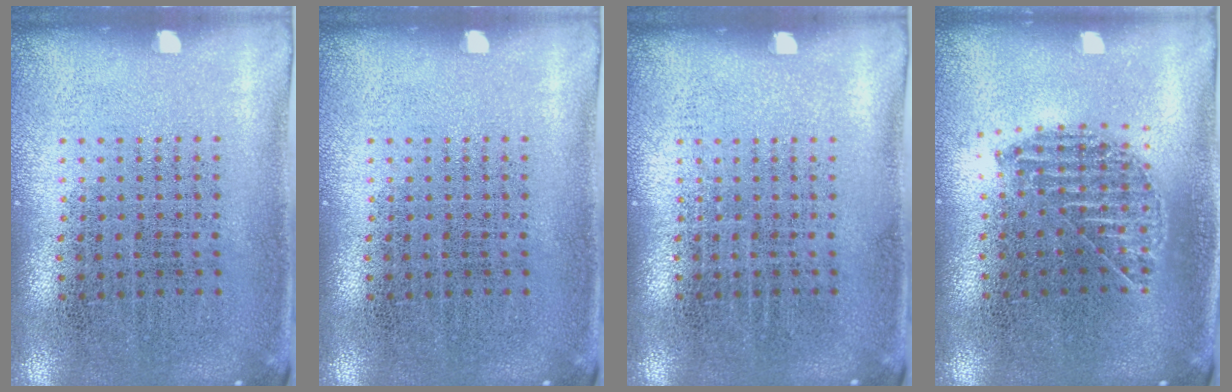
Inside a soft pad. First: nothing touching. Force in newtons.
{"total": 0.0}
{"total": 0.0}
{"total": 1.0, "press": 0.9, "slide": 0.4}